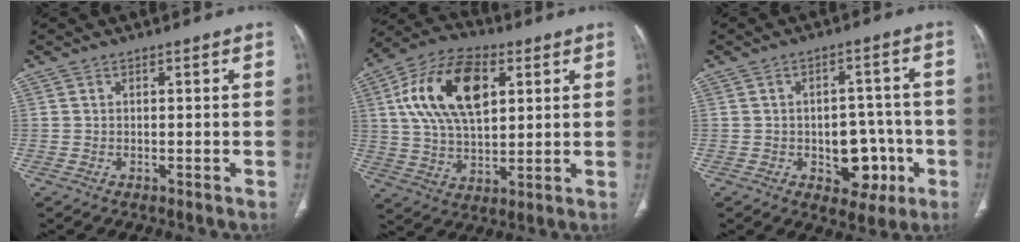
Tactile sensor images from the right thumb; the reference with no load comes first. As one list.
[{"total": 18.4, "force": [5.5, 10.2, 14.2], "torque": [-0.243, 0.001, 0.096]}, {"total": 9.6, "force": [-2.8, 6.5, 6.5], "torque": [-0.042, 0.026, -0.027]}]